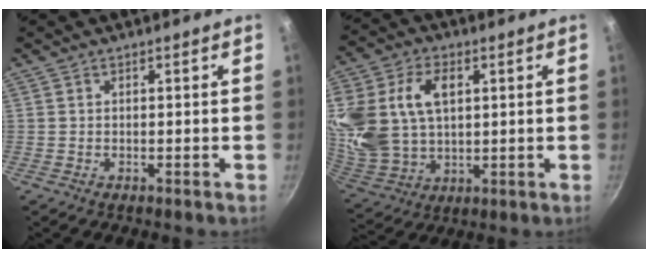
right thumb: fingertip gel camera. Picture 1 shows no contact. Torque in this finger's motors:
{"motor_torque": [2.35, 2.66, 1.10, -0.69, 0.31]}